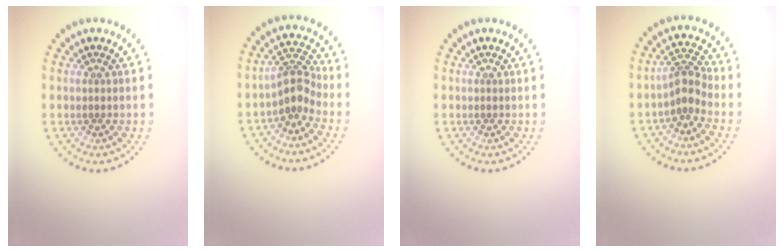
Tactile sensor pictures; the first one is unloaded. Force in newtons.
{"total": 2.9, "press": 2.2, "slide": 1.9}
{"total": 0.0}
{"total": 2.6, "press": 2.0, "slide": 1.6}